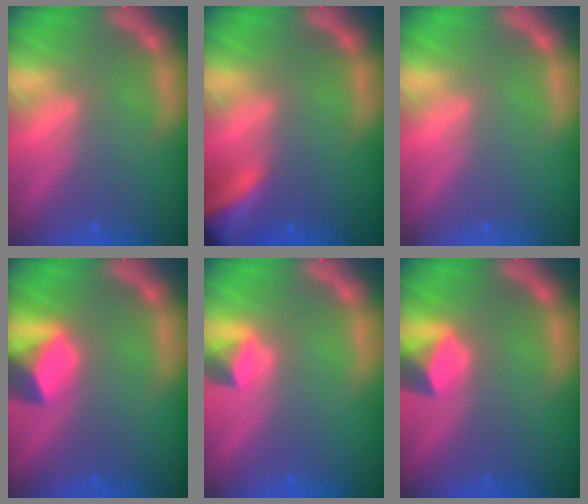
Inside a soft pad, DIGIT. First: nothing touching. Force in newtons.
{"total": 7.9}
{"total": 0.0}
{"total": 4.4}
{"total": 1.9}
{"total": 3.0}